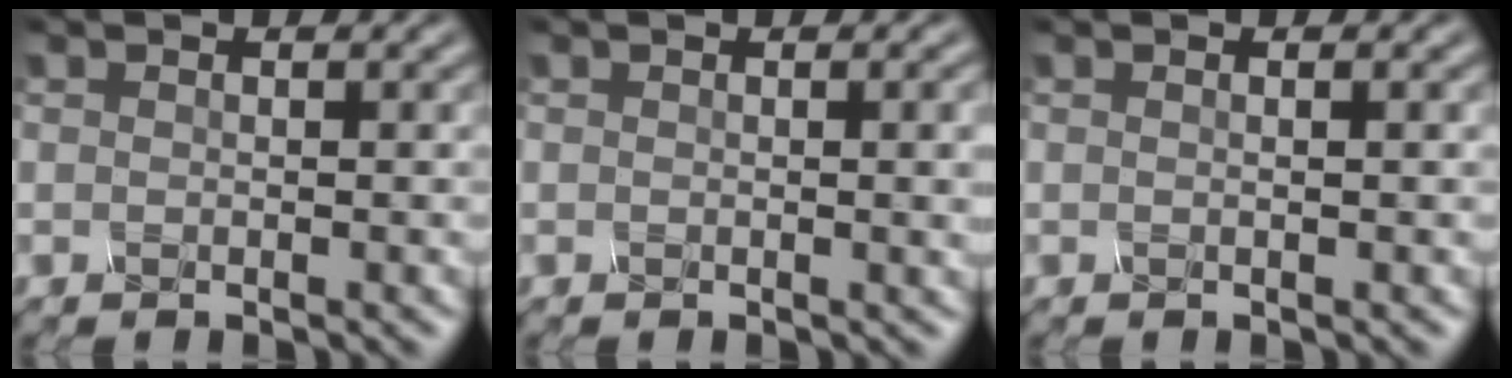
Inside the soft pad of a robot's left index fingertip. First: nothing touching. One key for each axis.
{"total": 2.4, "fx": 0.2, "fy": 0.8, "fz": 2.3, "tx": -0.019, "ty": 0.002, "tz": -0.001}
{"total": 1.0, "fx": 0.2, "fy": 0.4, "fz": 0.9, "tx": -0.007, "ty": 0.000, "tz": -0.007}